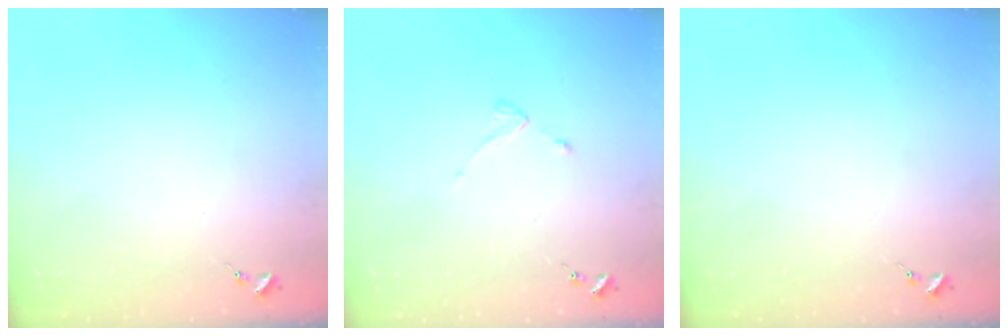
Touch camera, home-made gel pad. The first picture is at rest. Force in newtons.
{"total": 2.2, "press": 2.1, "slide": 0.4}
{"total": 0.0}